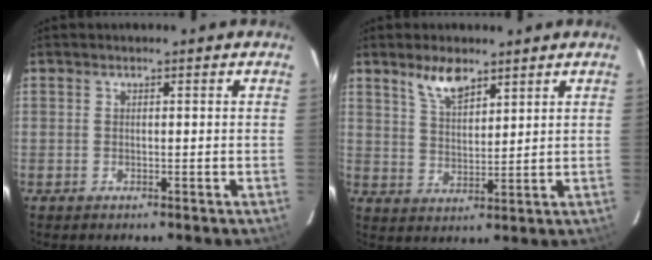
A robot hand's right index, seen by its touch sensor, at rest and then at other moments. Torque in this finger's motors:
{"motor_torque": [0.67, 0.55, 0.21, 0.05]}